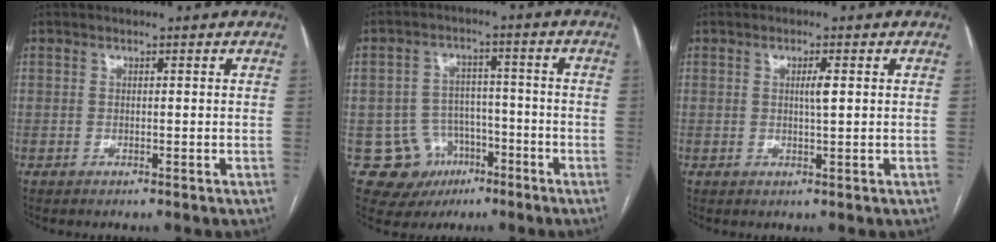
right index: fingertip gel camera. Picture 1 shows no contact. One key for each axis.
{"total": 9.2, "fx": -3.8, "fy": 8.3, "fz": 1.2, "tx": -0.019, "ty": 0.021, "tz": -0.045}
{"total": 2.1, "fx": 0.5, "fy": 0.1, "fz": 2.0, "tx": -0.036, "ty": 0.001, "tz": 0.007}